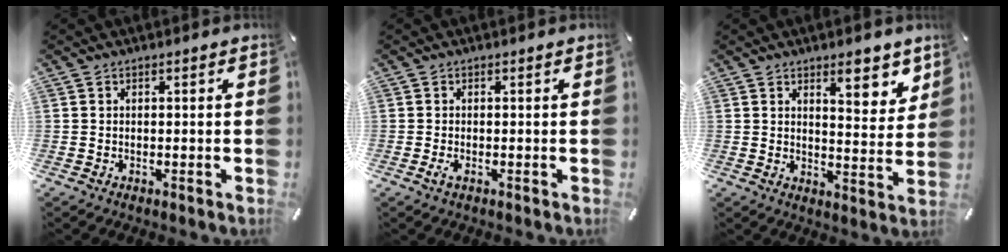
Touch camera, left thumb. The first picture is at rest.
{"total": 1.0, "force": [-0.2, 0.1, 1.0], "torque": [-0.018, -0.003, -0.001]}
{"total": 8.4, "force": [5.7, 3.1, 5.3], "torque": [-0.046, -0.045, 0.088]}